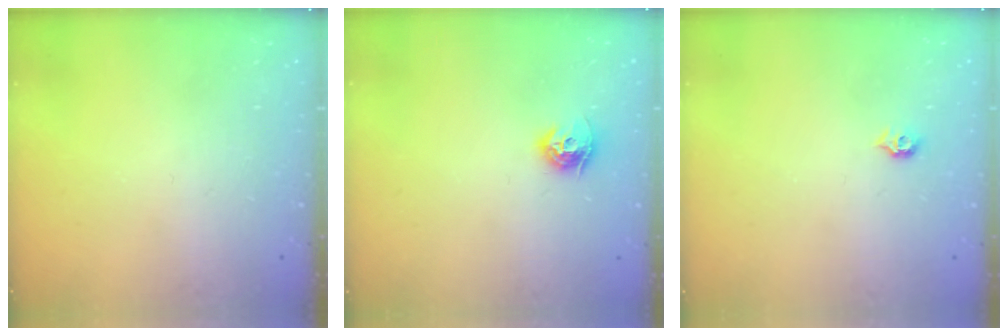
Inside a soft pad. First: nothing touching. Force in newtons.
{"total": 7.8, "press": 7.8, "slide": 0.4}
{"total": 5.3, "press": 5.2, "slide": 0.8}